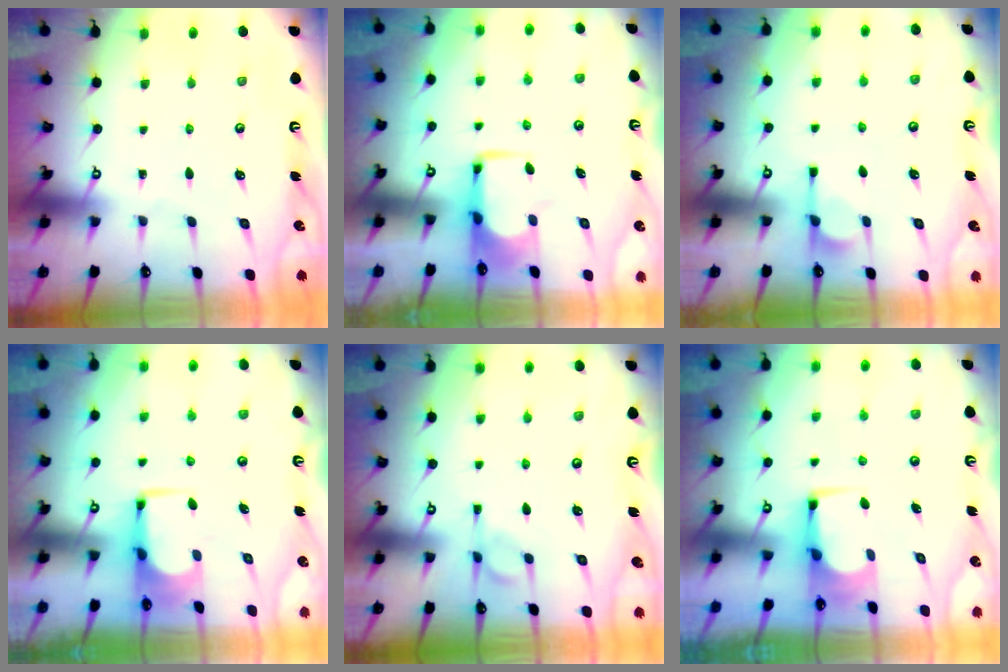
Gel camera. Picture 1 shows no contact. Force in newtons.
{"total": 1.7, "press": 1.6, "slide": 0.5}
{"total": 0.9, "press": 0.1, "slide": 0.9}
{"total": 1.5, "press": 1.5, "slide": 0.1}
{"total": 6.1, "press": 6.1, "slide": 0.5}
{"total": 2.2, "press": 2.2, "slide": 0.2}